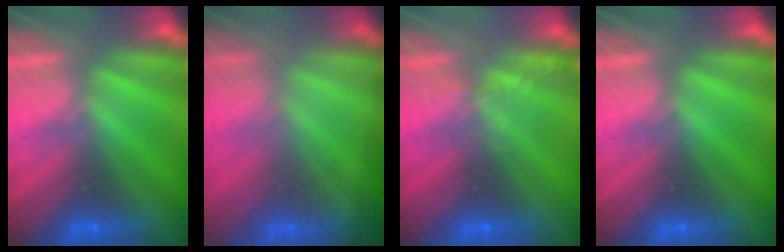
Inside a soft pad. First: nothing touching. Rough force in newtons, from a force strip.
{"total": 1.4}
{"total": 2.2}
{"total": 0.0}